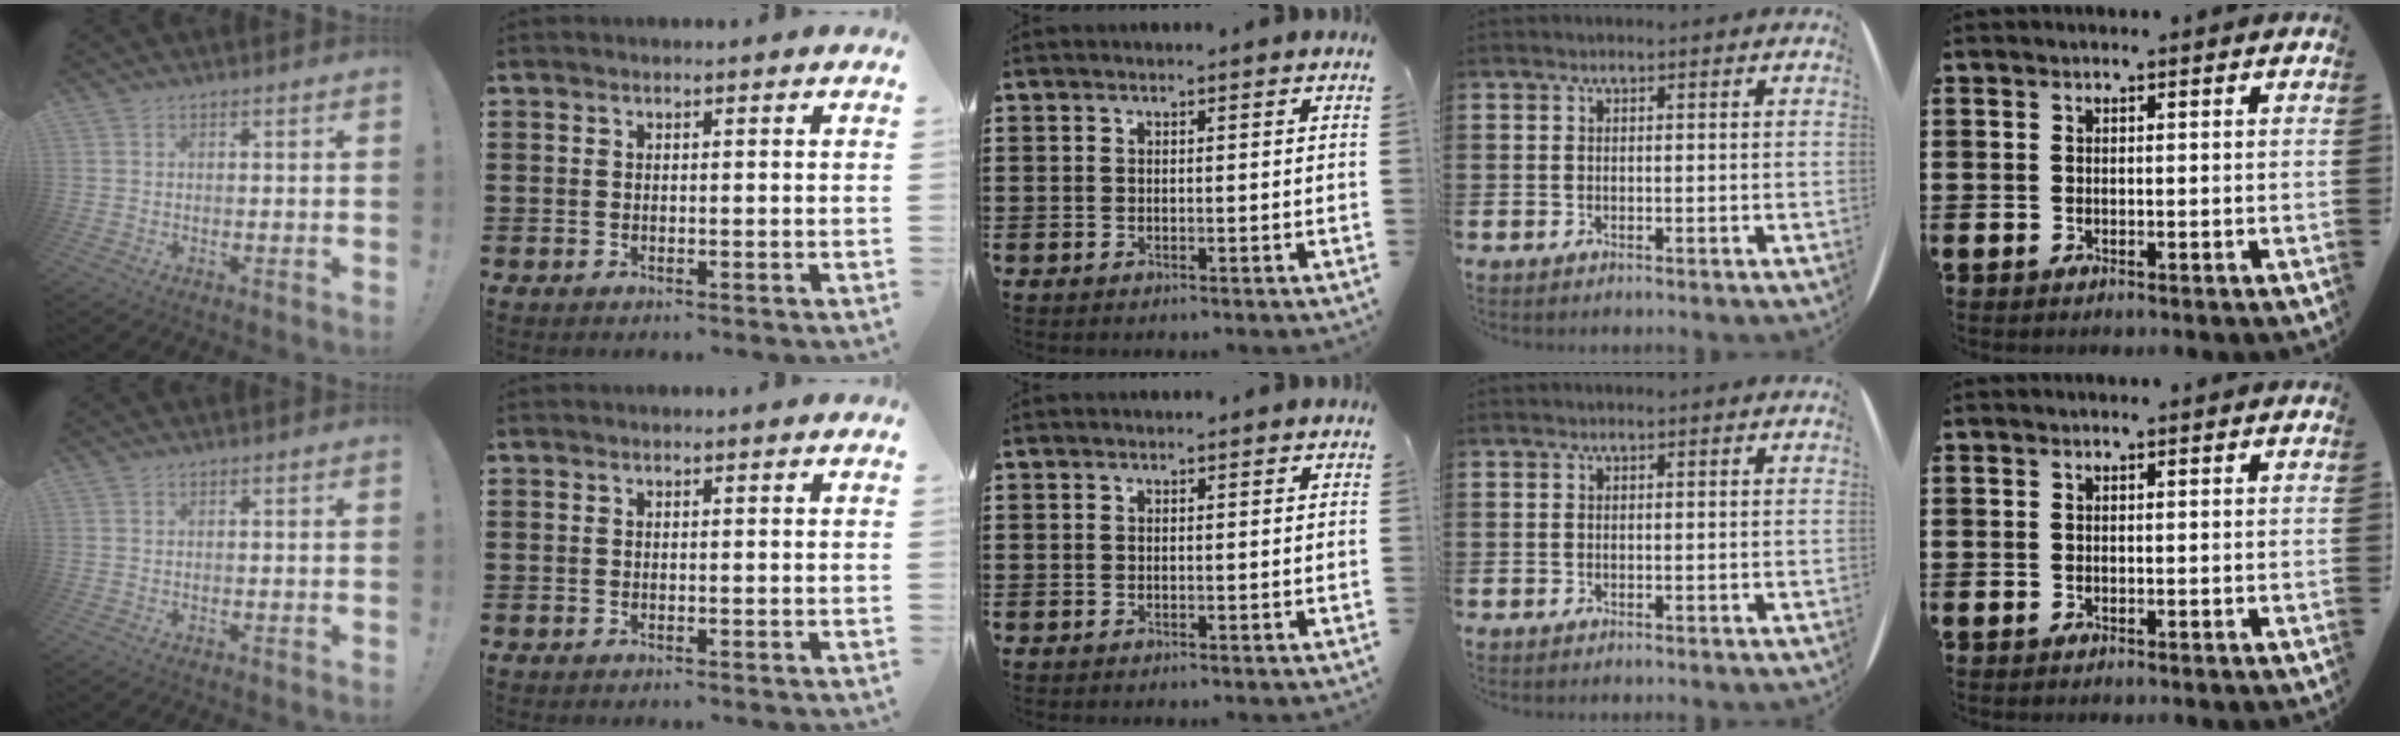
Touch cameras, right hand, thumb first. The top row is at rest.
{}